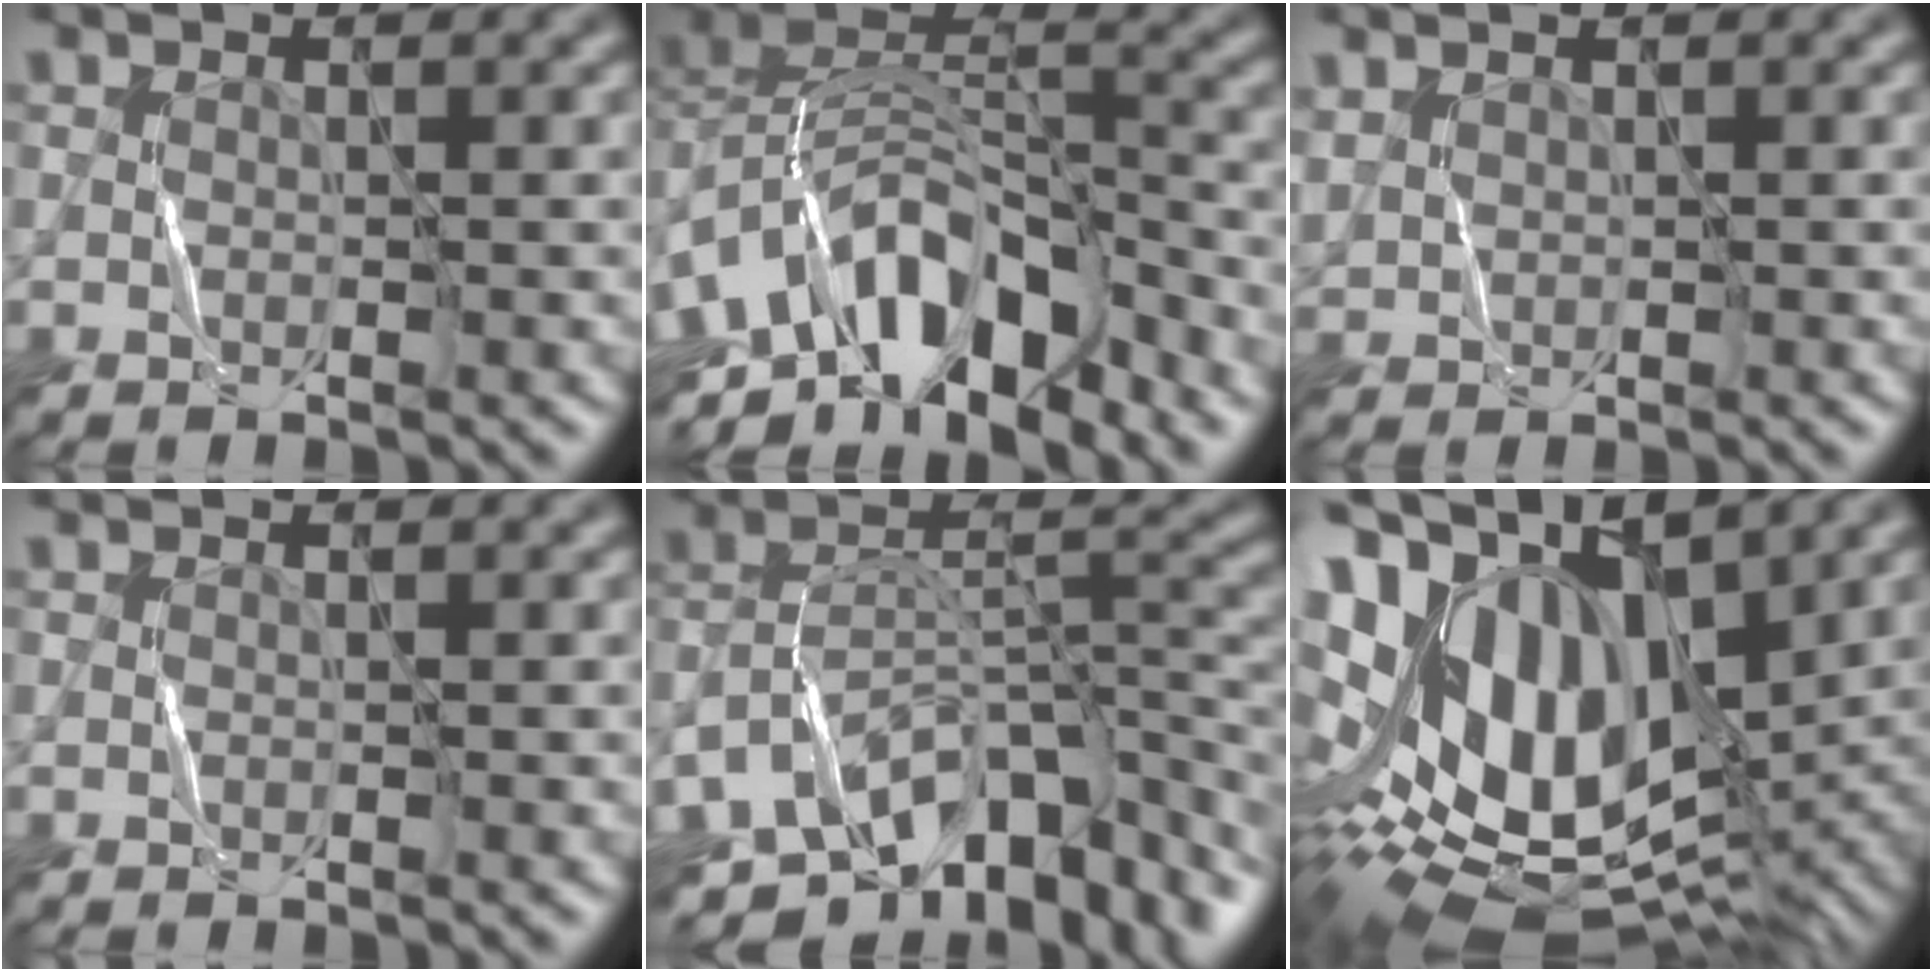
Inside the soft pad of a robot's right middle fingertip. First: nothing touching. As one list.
[{"total": 11.2, "force": [-5.9, 5.6, 7.7], "torque": [-0.124, 0.009, -0.111]}, {"total": 1.3, "force": [1.0, 0.7, 0.4], "torque": [-0.014, 0.005, 0.027]}, {"total": 0.0}, {"total": 12.7, "force": [-7.6, 6.0, 8.3], "torque": [-0.150, 0.003, -0.128]}, {"total": 17.4, "force": [3.7, 10.2, 13.6], "torque": [-0.253, 0.012, 0.082]}]